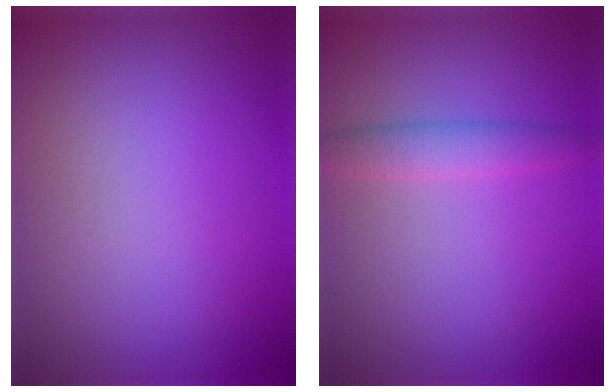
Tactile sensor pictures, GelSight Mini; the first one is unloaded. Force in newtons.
{"total": 2.1, "press": 2.1, "slide": 0.1}